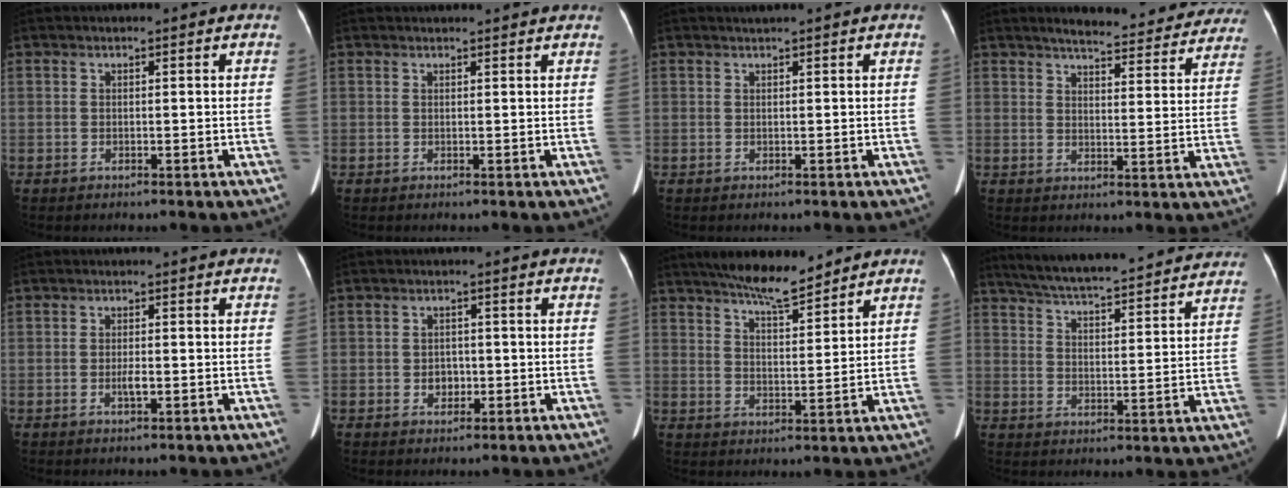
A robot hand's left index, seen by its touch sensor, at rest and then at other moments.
{"total": 4.0, "force": [3.9, 0.2, 1.0], "torque": [-0.011, 0.021, 0.045]}
{"total": 0.7, "force": [0.6, -0.1, 0.4], "torque": [-0.009, 0.004, 0.015]}
{"total": 19.2, "force": [17.5, 3.8, 6.8], "torque": [-0.068, -0.024, 0.200]}
{"total": 1.7, "force": [-0.6, 0.4, 1.5], "torque": [-0.029, -0.001, -0.010]}
{"total": 2.2, "force": [-0.6, 1.8, 1.2], "torque": [-0.017, 0.006, -0.005]}
{"total": 8.7, "force": [7.5, 1.2, 4.3], "torque": [-0.069, 0.008, 0.128]}
{"total": 26.1, "force": [23.6, 3.4, 10.6], "torque": [-0.171, -0.005, 0.313]}